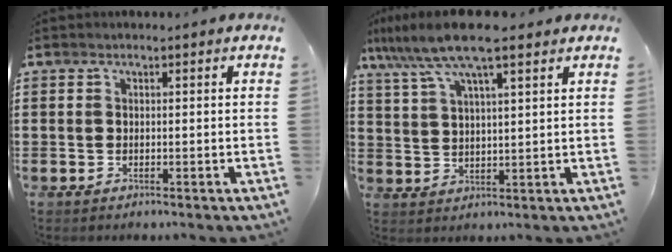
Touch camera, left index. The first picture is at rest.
{"total": 9.8, "force": [7.2, 1.4, 6.4], "torque": [-0.143, -0.014, 0.130]}